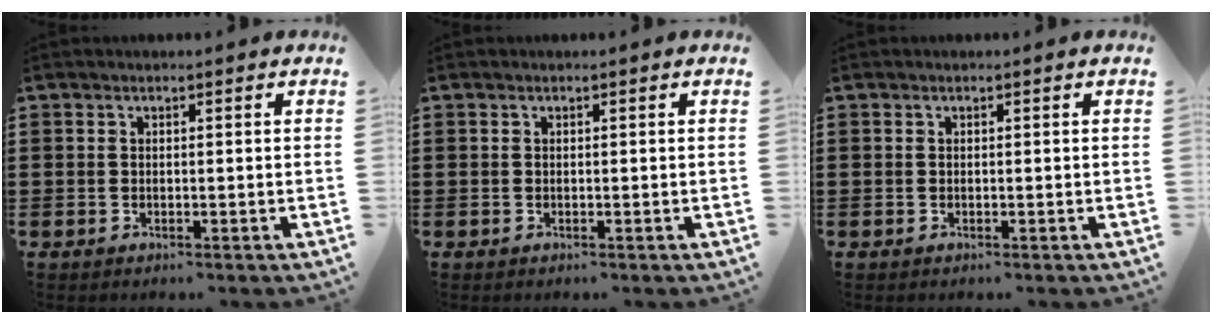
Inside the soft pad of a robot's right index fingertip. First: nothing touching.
{"total": 0.0}
{"total": 0.0}